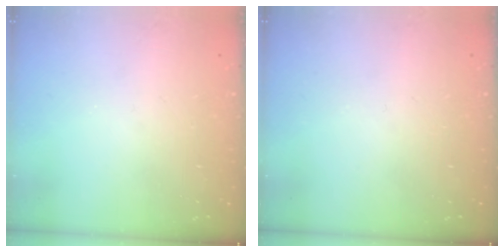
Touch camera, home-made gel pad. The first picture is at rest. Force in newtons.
{"total": 0.0}